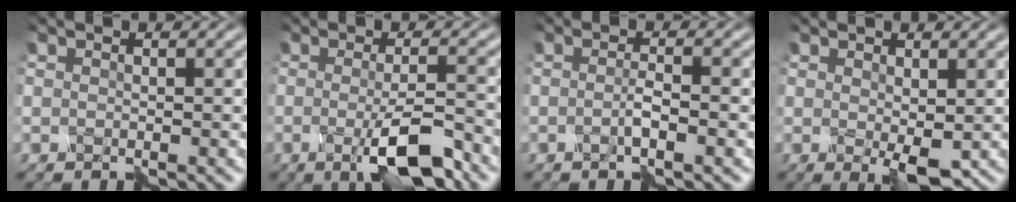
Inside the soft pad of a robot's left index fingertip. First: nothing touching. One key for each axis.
{"total": 4.8, "fx": -2.4, "fy": 0.7, "fz": 4.2, "tx": -0.083, "ty": -0.003, "tz": -0.041}
{"total": 1.4, "fx": -0.6, "fy": -0.4, "fz": 1.2, "tx": -0.030, "ty": 0.003, "tz": -0.013}
{"total": 2.0, "fx": 0.0, "fy": 0.9, "fz": 1.8, "tx": -0.040, "ty": -0.005, "tz": 0.000}